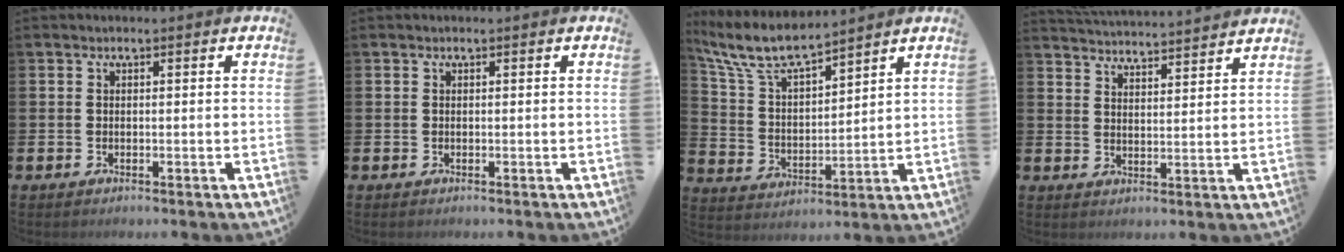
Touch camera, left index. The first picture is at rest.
{"total": 0.0}
{"total": 8.2, "force": [7.5, 1.4, 3.2], "torque": [-0.095, -0.036, 0.132]}
{"total": 4.4, "force": [4.4, -0.3, -0.1], "torque": [-0.017, -0.036, 0.078]}